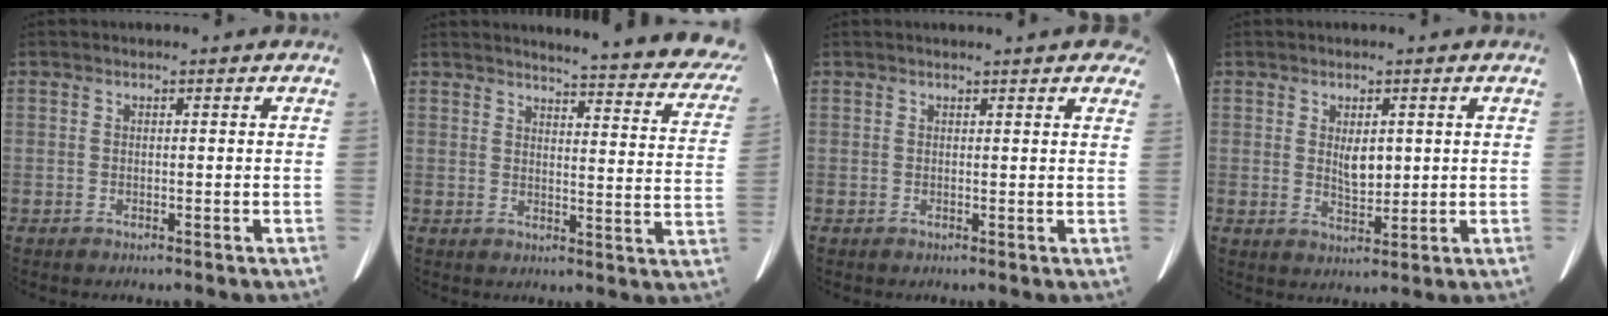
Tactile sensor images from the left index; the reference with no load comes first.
{"total": 21.4, "force": [19.5, 2.7, 8.3], "torque": [-0.082, -0.087, 0.204]}
{"total": 8.4, "force": [6.6, 1.9, 4.8], "torque": [-0.055, 0.014, 0.066]}
{"total": 3.8, "force": [0.8, 1.8, 3.3], "torque": [-0.061, -0.002, 0.020]}